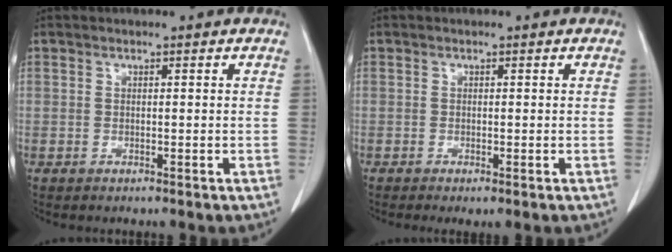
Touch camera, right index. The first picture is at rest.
{"total": 2.0, "force": [-1.0, 0.5, 1.6], "torque": [-0.025, -0.006, -0.012]}